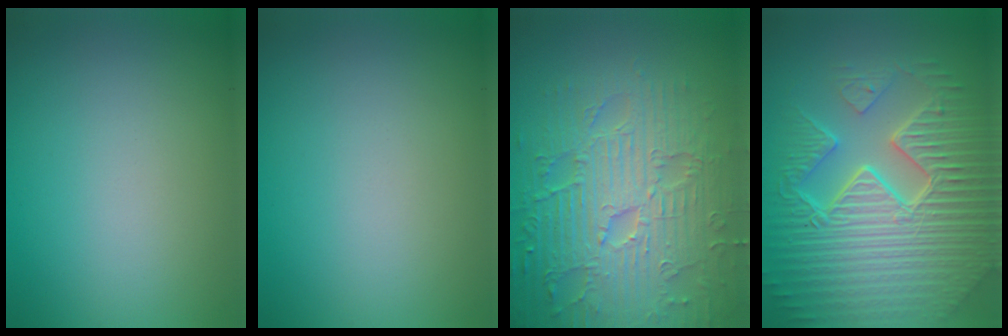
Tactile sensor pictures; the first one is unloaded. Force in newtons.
{"total": 0.0}
{"total": 9.1, "press": 6.6, "slide": 6.3}
{"total": 11.1, "press": 7.2, "slide": 8.5}